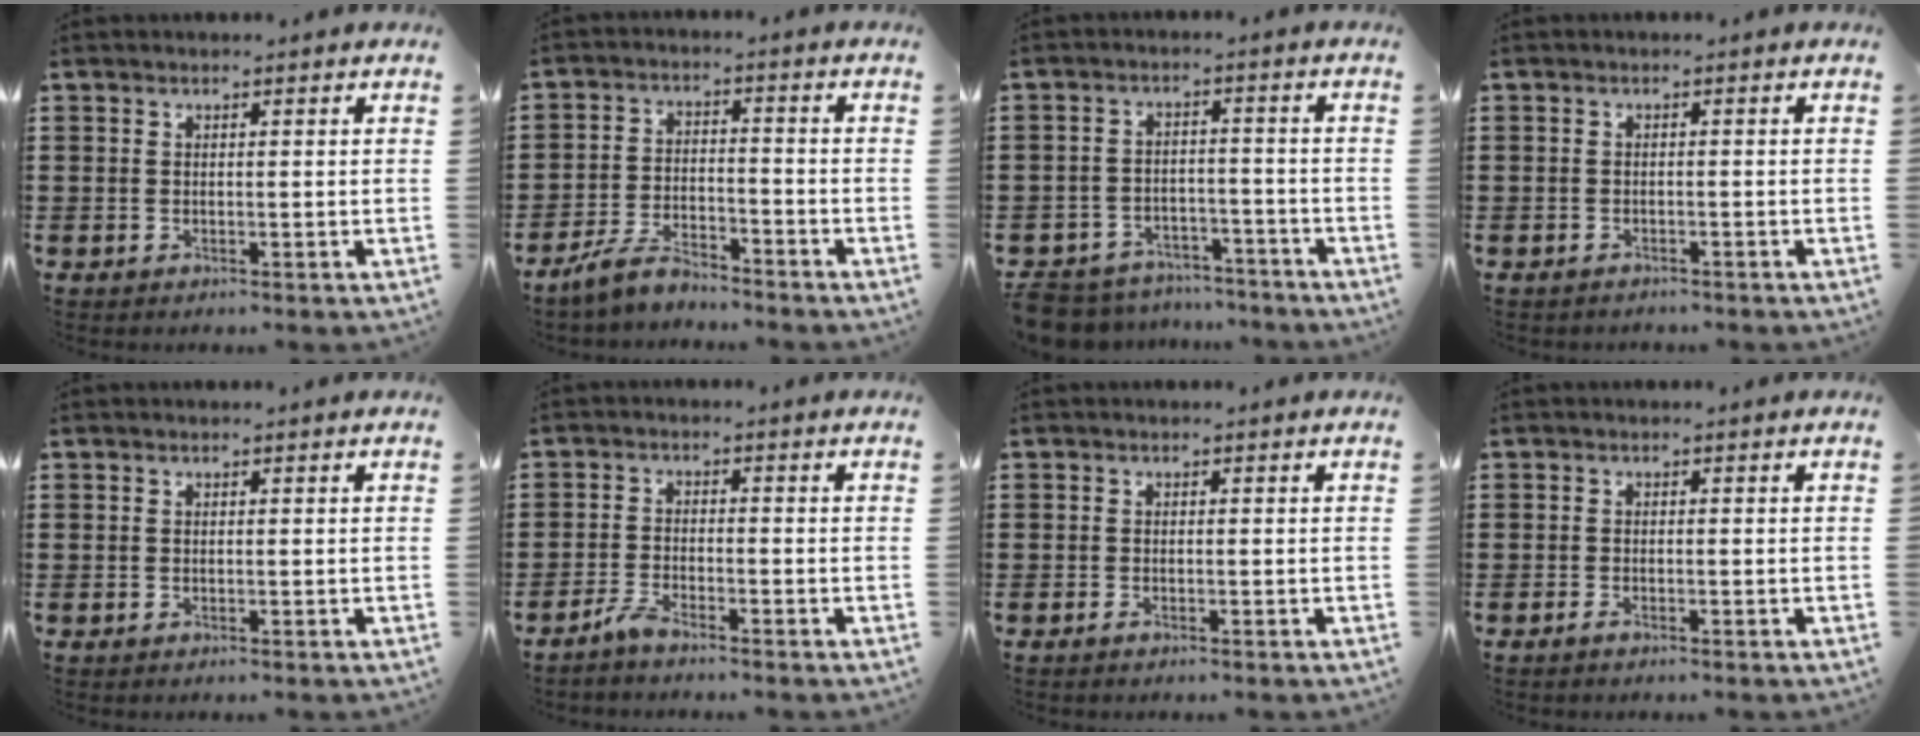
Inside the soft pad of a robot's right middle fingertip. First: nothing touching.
{"total": 5.5, "force": [-5.1, 1.2, 1.8], "torque": [-0.043, 0.005, -0.102]}
{"total": 6.1, "force": [-5.9, 1.3, 0.5], "torque": [-0.025, 0.012, -0.124]}
{"total": 1.0, "force": [-1.0, 0.3, -0.1], "torque": [0.000, 0.003, -0.022]}
{"total": 0.0}
{"total": 2.6, "force": [-2.2, 0.4, 1.3], "torque": [-0.039, 0.001, -0.048]}
{"total": 0.6, "force": [-0.5, 0.1, 0.3], "torque": [-0.008, -0.003, -0.008]}
{"total": 0.8, "force": [-0.7, 0.2, 0.5], "torque": [-0.011, -0.004, -0.012]}